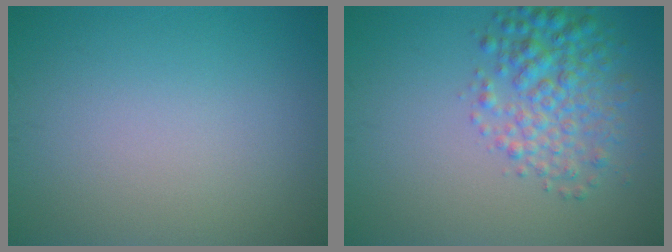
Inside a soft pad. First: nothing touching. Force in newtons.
{"total": 4.4, "press": 4.4, "slide": 0.1}